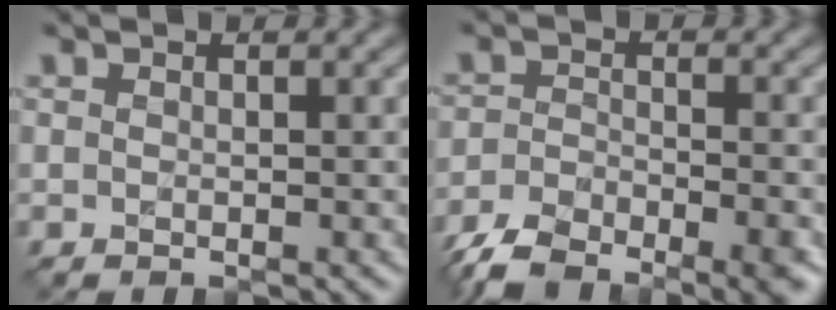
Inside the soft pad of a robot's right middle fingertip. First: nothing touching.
{"total": 8.0, "force": [-6.2, 2.8, 4.2], "torque": [-0.070, -0.028, -0.107]}